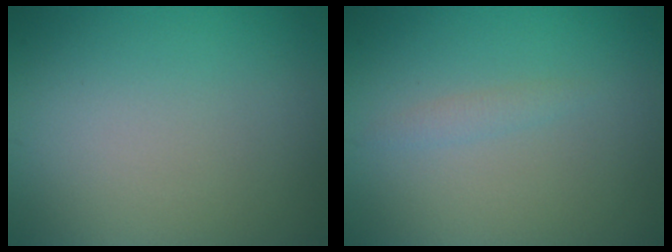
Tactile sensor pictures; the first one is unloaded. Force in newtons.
{"total": 0.8, "press": 0.8, "slide": 0.0}